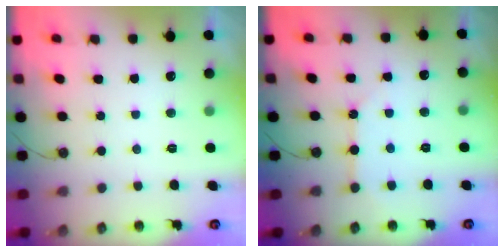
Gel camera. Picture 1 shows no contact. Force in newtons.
{"total": 4.6, "press": 4.5, "slide": 0.4}